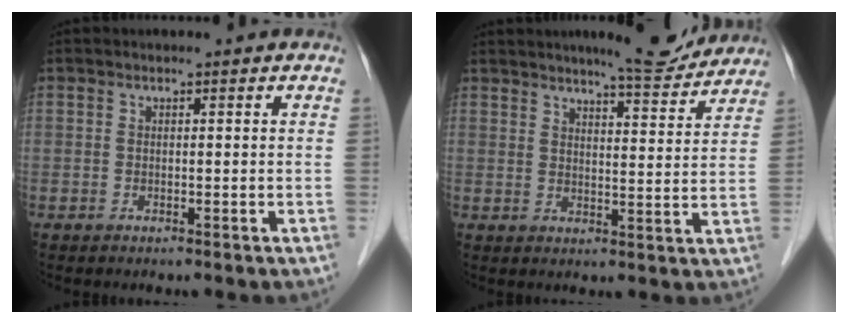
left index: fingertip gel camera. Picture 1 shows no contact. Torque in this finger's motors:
{"motor_torque": [0.56, -0.56, 0.52, 0.05]}